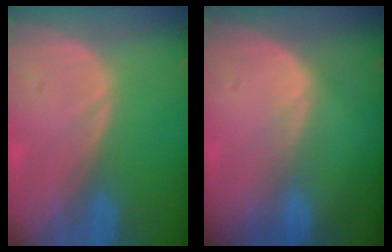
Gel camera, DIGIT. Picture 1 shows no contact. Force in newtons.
{"total": 2.0, "press": 1.1, "slide": 1.7}